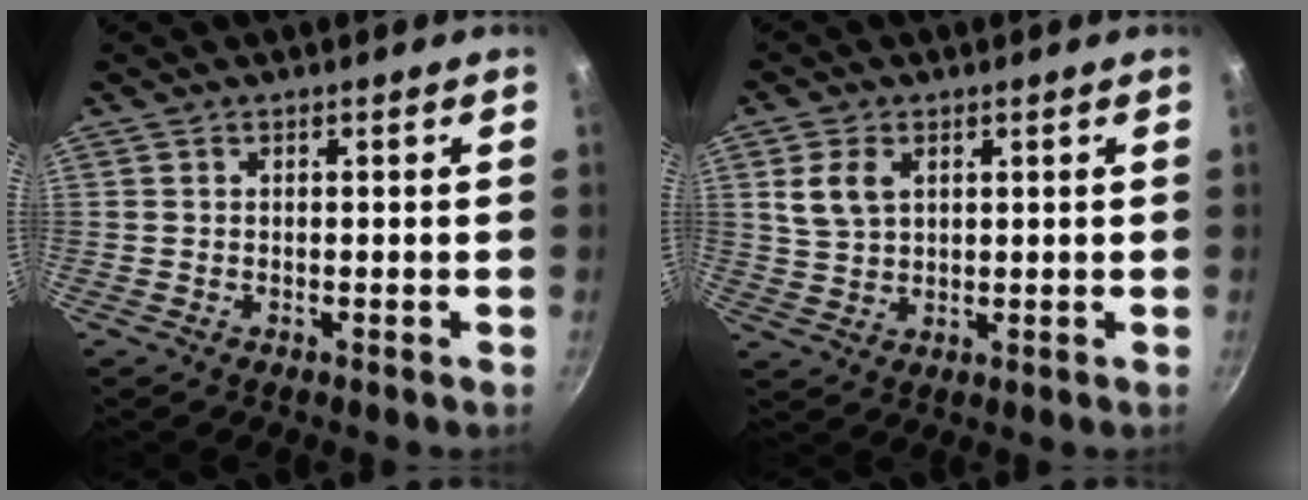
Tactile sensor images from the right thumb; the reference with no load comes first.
{"total": 5.8, "force": [2.1, 3.8, 3.8], "torque": [-0.065, -0.003, 0.043]}